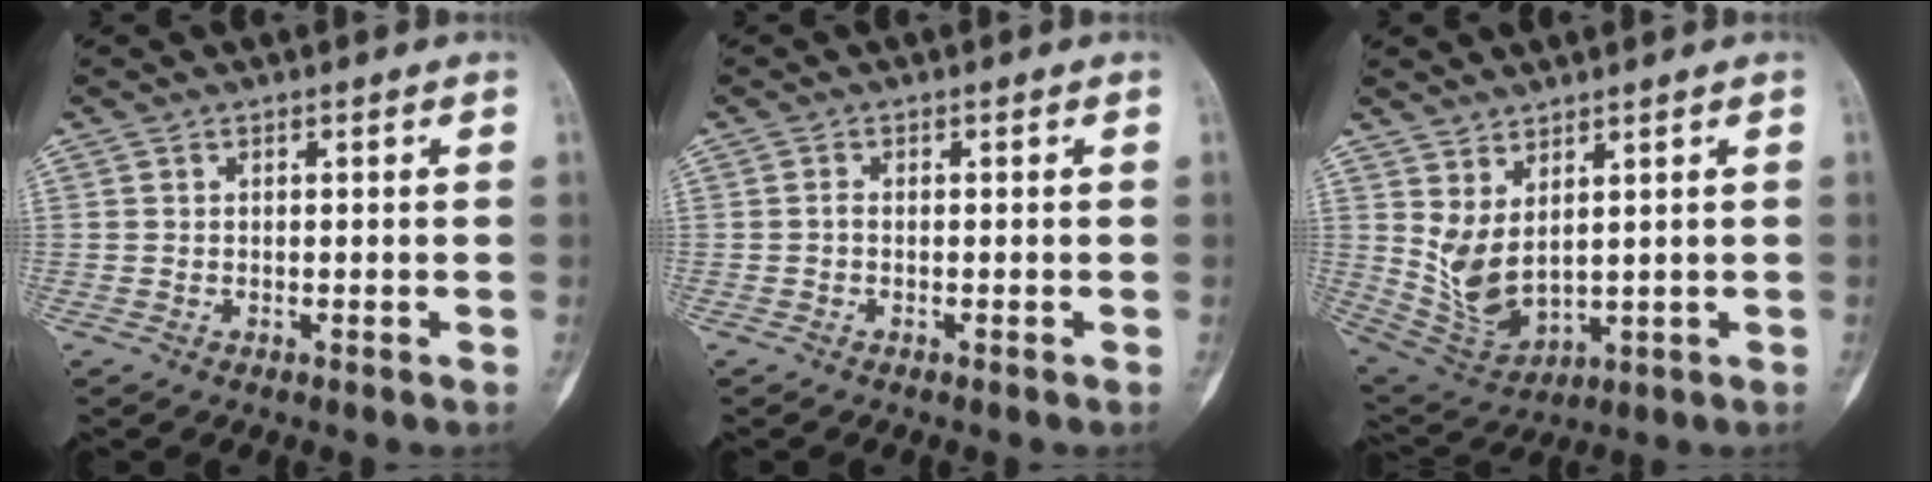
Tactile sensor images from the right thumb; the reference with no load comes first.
{"total": 0.6, "force": [-0.2, 0.3, 0.5], "torque": [-0.008, 0.001, -0.008]}
{"total": 8.6, "force": [2.7, 4.2, 7.0], "torque": [-0.127, -0.029, 0.077]}